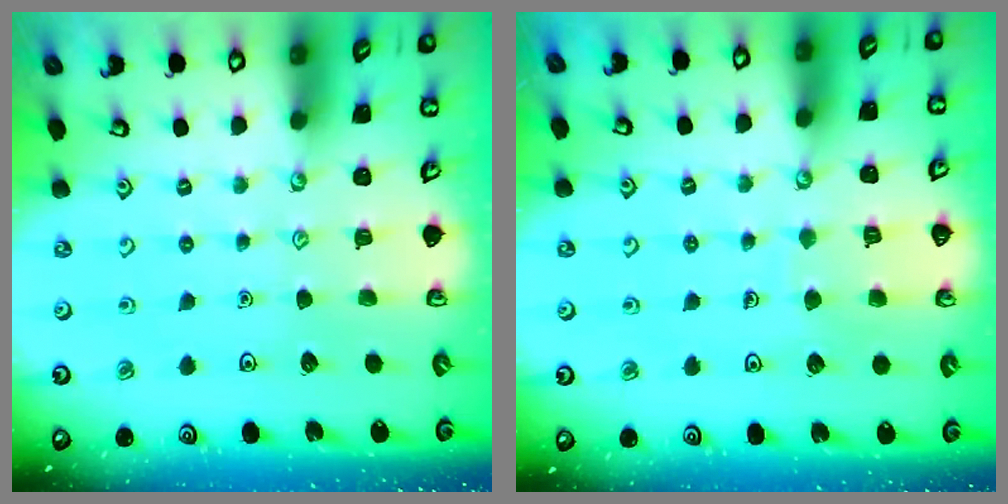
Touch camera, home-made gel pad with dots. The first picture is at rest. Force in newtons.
{"total": 5.4, "press": 5.4, "slide": 0.5}